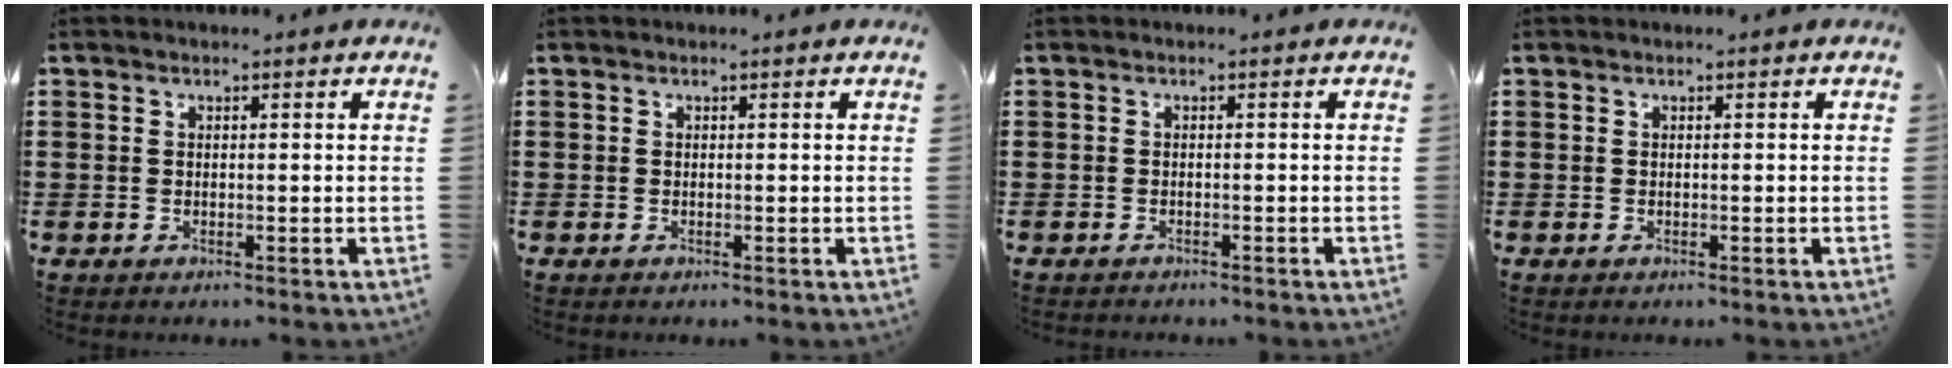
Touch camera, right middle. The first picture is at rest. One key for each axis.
{"total": 0.0}
{"total": 0.5, "fx": -0.5, "fy": 0.0, "fz": 0.0, "tx": -0.001, "ty": 0.000, "tz": -0.011}
{"total": 0.0}